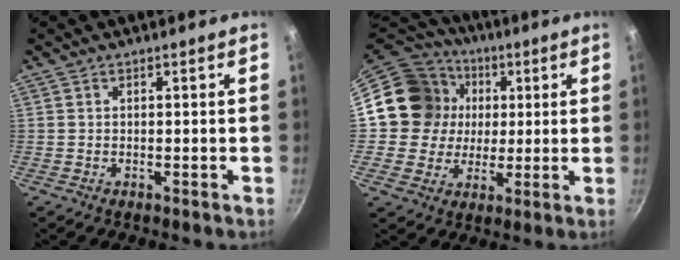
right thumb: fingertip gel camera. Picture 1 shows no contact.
{"total": 16.5, "force": [2.1, 15.5, 5.4], "torque": [-0.074, 0.018, 0.030]}